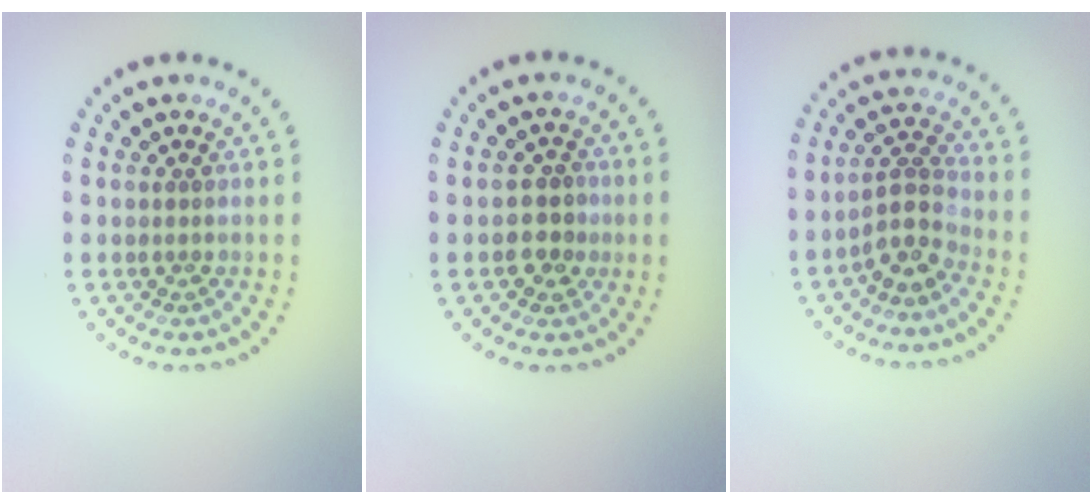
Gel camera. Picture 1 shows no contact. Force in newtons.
{"total": 2.4, "press": 2.4, "slide": 0.7}
{"total": 3.0, "press": 2.3, "slide": 1.9}